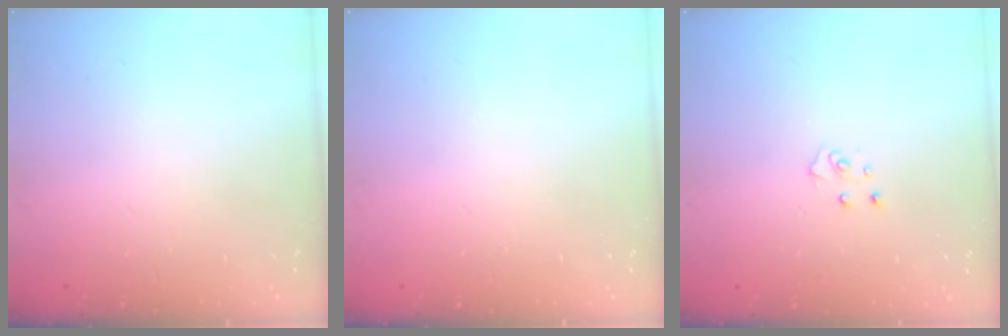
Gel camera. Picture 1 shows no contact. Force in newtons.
{"total": 0.0}
{"total": 4.6, "press": 4.6, "slide": 0.4}